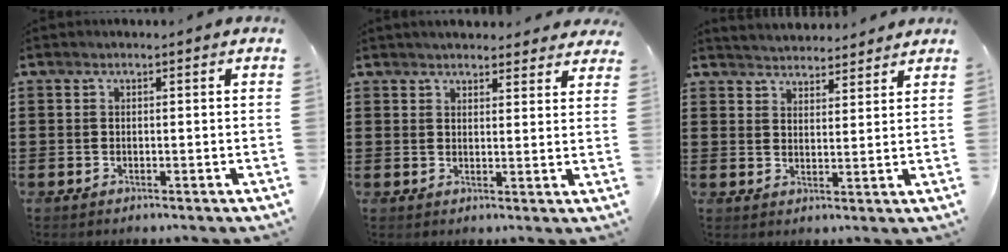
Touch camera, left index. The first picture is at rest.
{"total": 3.3, "force": [3.2, 0.4, 0.4], "torque": [-0.009, -0.012, 0.059]}
{"total": 3.3, "force": [3.2, 0.2, -0.2], "torque": [-0.007, -0.014, 0.059]}